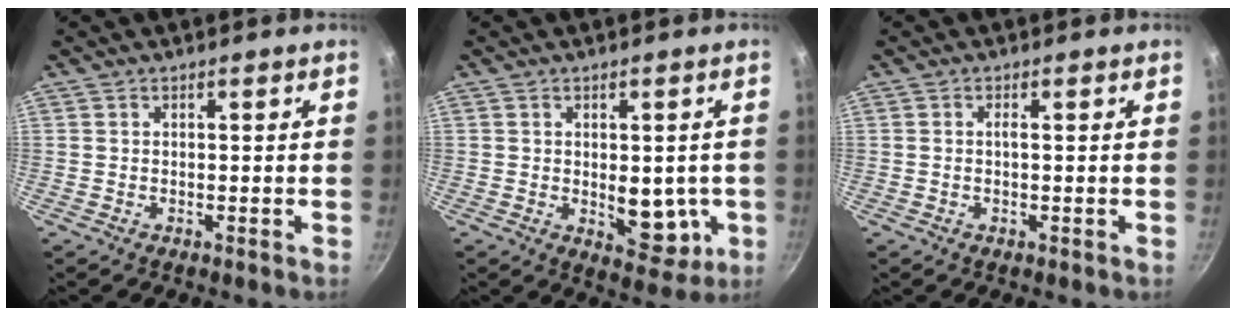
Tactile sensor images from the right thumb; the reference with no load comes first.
{"total": 8.7, "force": [-0.9, 5.0, 7.1], "torque": [-0.060, -0.011, -0.003]}
{"total": 0.9, "force": [0.0, 0.2, 0.9], "torque": [-0.021, 0.003, -0.002]}